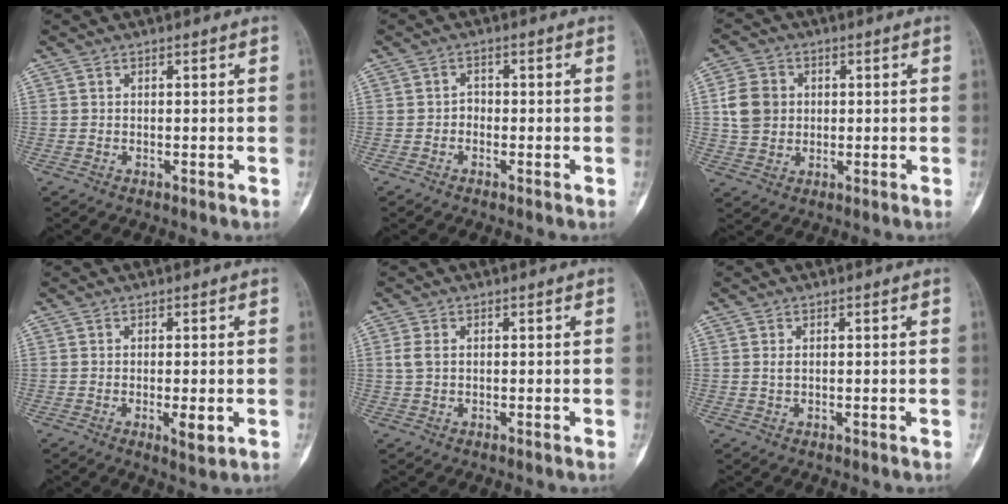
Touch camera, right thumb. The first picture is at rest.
{"total": 1.5, "force": [-0.6, 1.1, 0.7], "torque": [0.002, 0.007, -0.016]}
{"total": 7.4, "force": [0.8, 6.4, 3.7], "torque": [-0.054, 0.004, 0.011]}
{"total": 3.4, "force": [-0.8, 1.0, 3.2], "torque": [-0.051, -0.008, -0.007]}
{"total": 1.9, "force": [0.2, 1.1, 1.6], "torque": [-0.045, 0.005, 0.006]}
{"total": 0.7, "force": [0.2, 0.3, 0.6], "torque": [-0.015, 0.000, 0.005]}